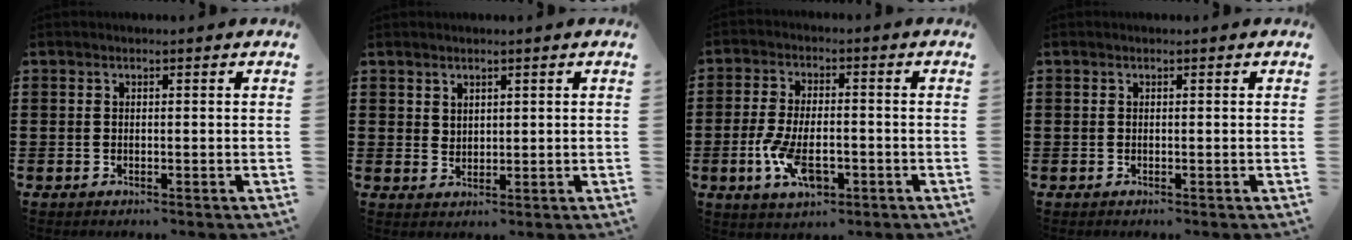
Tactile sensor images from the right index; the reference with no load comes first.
{"total": 1.7, "force": [1.4, 0.9, 0.2], "torque": [-0.005, 0.003, 0.027]}
{"total": 7.4, "force": [-2.4, 3.6, 6.0], "torque": [-0.127, 0.001, -0.045]}
{"total": 0.0}